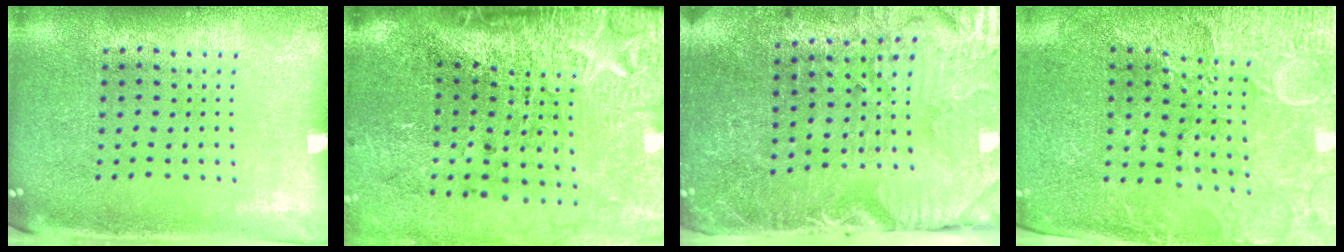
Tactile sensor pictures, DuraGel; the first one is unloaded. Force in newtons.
{"total": 4.6, "press": 3.6, "slide": 2.8}
{"total": 3.9, "press": 3.9, "slide": 0.5}
{"total": 3.3, "press": 3.2, "slide": 0.7}